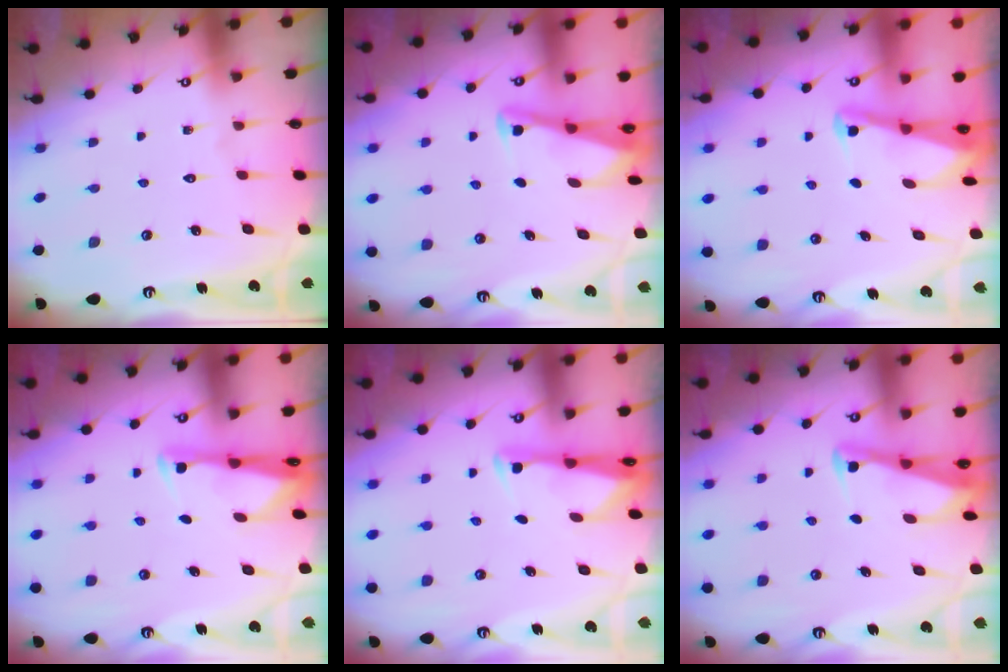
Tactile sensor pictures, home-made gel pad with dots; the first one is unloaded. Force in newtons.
{"total": 2.8, "press": 2.8, "slide": 0.4}
{"total": 2.1, "press": 2.1, "slide": 0.4}
{"total": 2.7, "press": 2.7, "slide": 0.4}
{"total": 2.8, "press": 2.7, "slide": 0.4}
{"total": 2.8, "press": 2.8, "slide": 0.3}